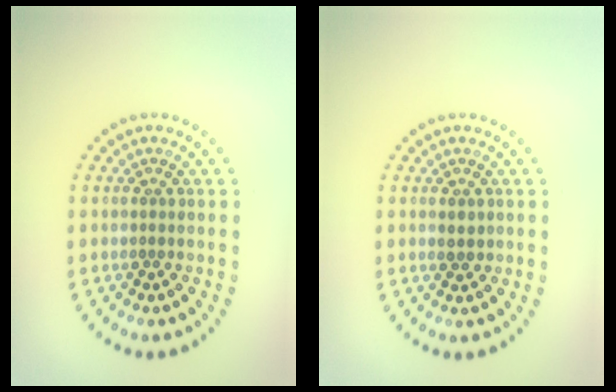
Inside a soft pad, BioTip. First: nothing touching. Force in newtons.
{"total": 1.1, "press": 1.1, "slide": 0.2}